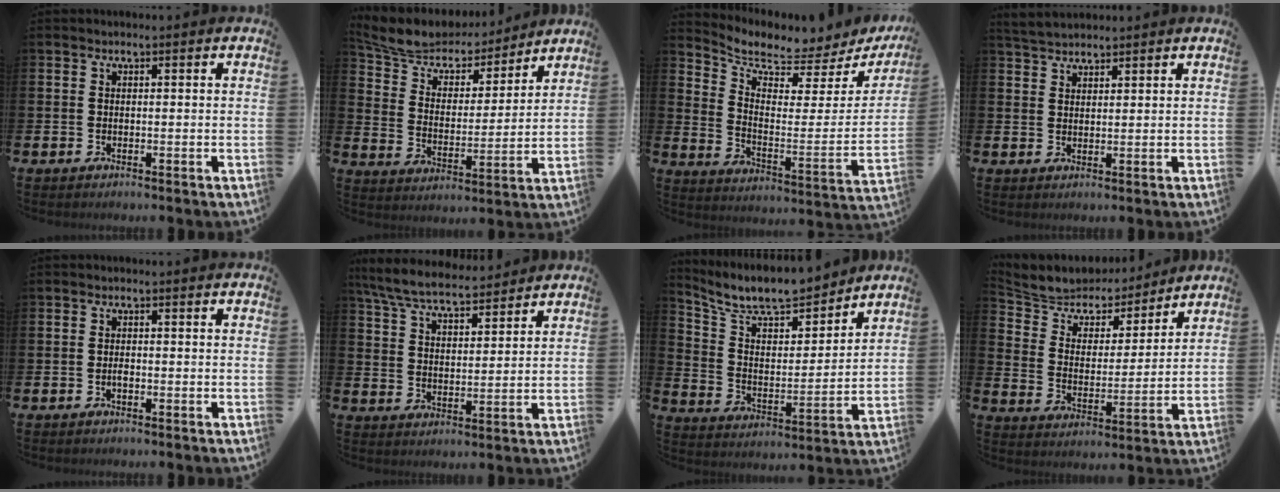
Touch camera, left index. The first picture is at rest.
{"total": 7.6, "force": [6.9, 2.7, 1.3], "torque": [-0.067, -0.049, 0.121]}
{"total": 5.8, "force": [5.5, 1.3, 1.3], "torque": [-0.041, -0.061, 0.085]}
{"total": 3.5, "force": [3.4, 0.6, 0.5], "torque": [-0.010, -0.015, 0.062]}
{"total": 0.8, "force": [-0.3, 0.3, 0.6], "torque": [-0.012, -0.002, -0.006]}
{"total": 7.3, "force": [6.8, 1.2, 2.2], "torque": [-0.074, -0.030, 0.124]}
{"total": 9.6, "force": [8.9, 2.3, 2.9], "torque": [-0.091, -0.067, 0.153]}
{"total": 6.8, "force": [6.4, 2.5, 0.6], "torque": [-0.051, -0.048, 0.110]}